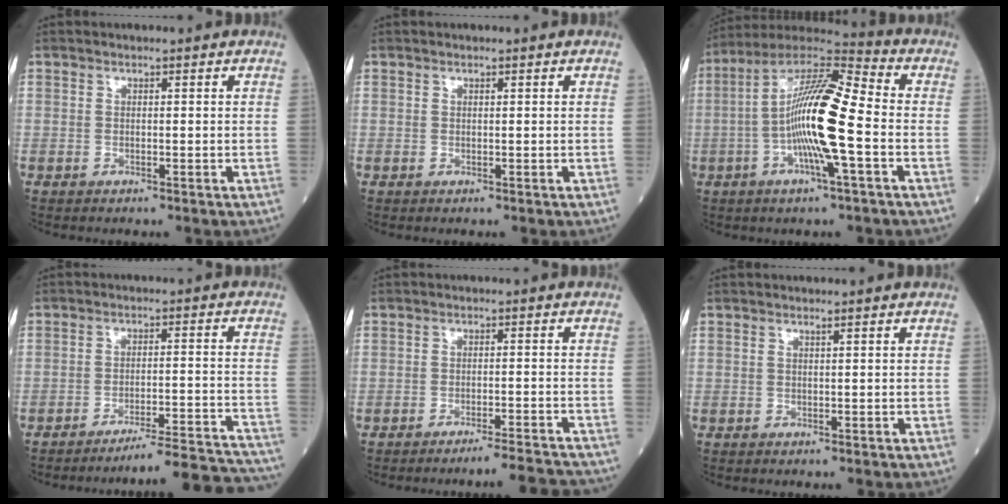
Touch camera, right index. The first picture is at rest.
{"total": 0.0}
{"total": 15.2, "force": [-2.5, 1.5, 14.9], "torque": [-0.284, 0.009, -0.053]}
{"total": 18.2, "force": [-17.7, -1.5, 3.8], "torque": [-0.010, -0.003, -0.227]}
{"total": 8.0, "force": [-7.8, -0.7, 1.6], "torque": [-0.004, -0.002, -0.103]}
{"total": 0.0}